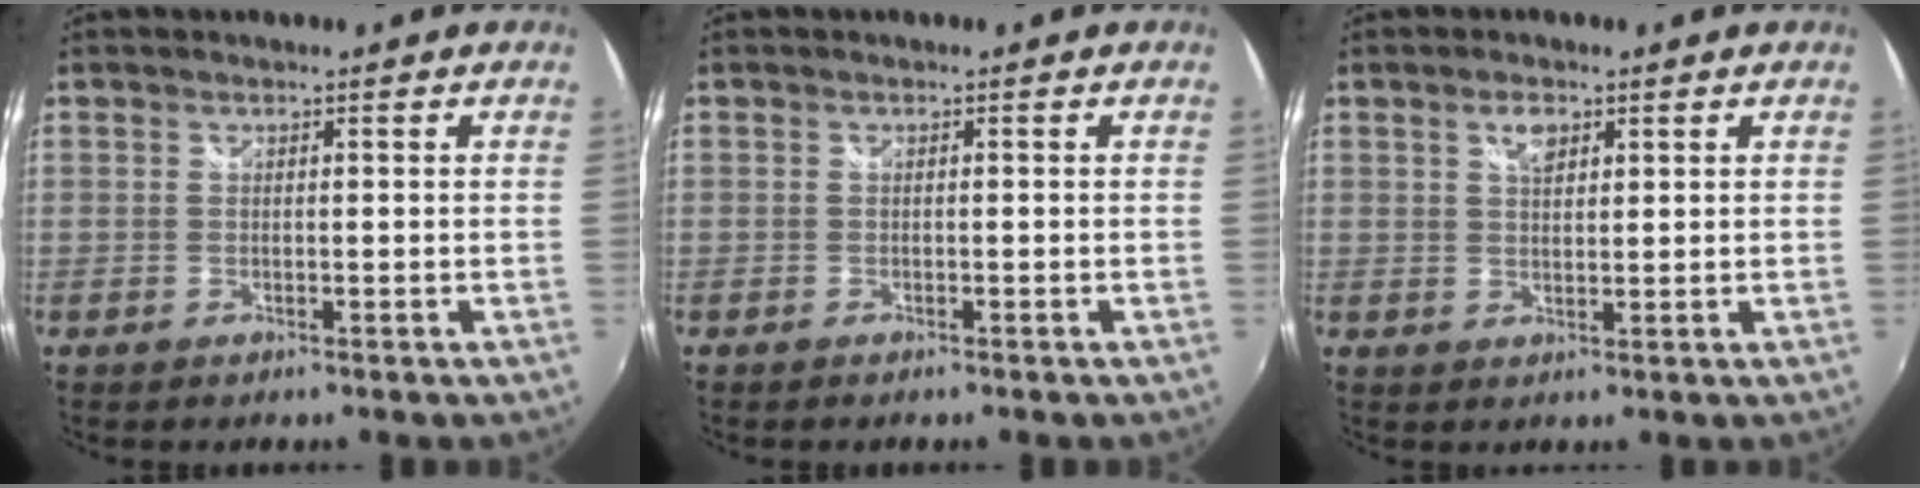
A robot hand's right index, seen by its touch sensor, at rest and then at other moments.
{"total": 0.6, "force": [-0.5, 0.2, 0.3], "torque": [-0.006, -0.003, -0.010]}
{"total": 3.2, "force": [1.6, 1.6, 2.1], "torque": [-0.035, 0.004, 0.028]}